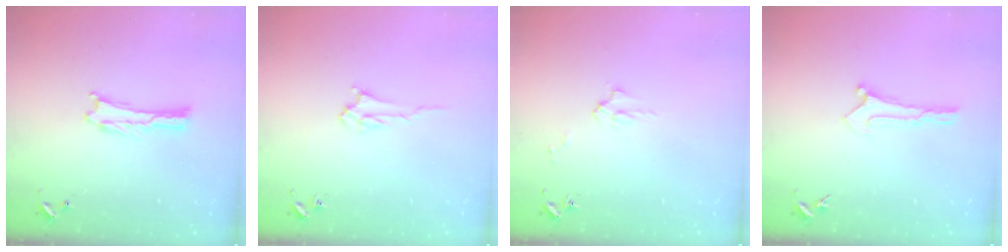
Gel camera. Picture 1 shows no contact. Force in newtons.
{"total": 2.8, "press": 2.8, "slide": 0.4}
{"total": 2.6, "press": 2.6, "slide": 0.3}
{"total": 0.0}